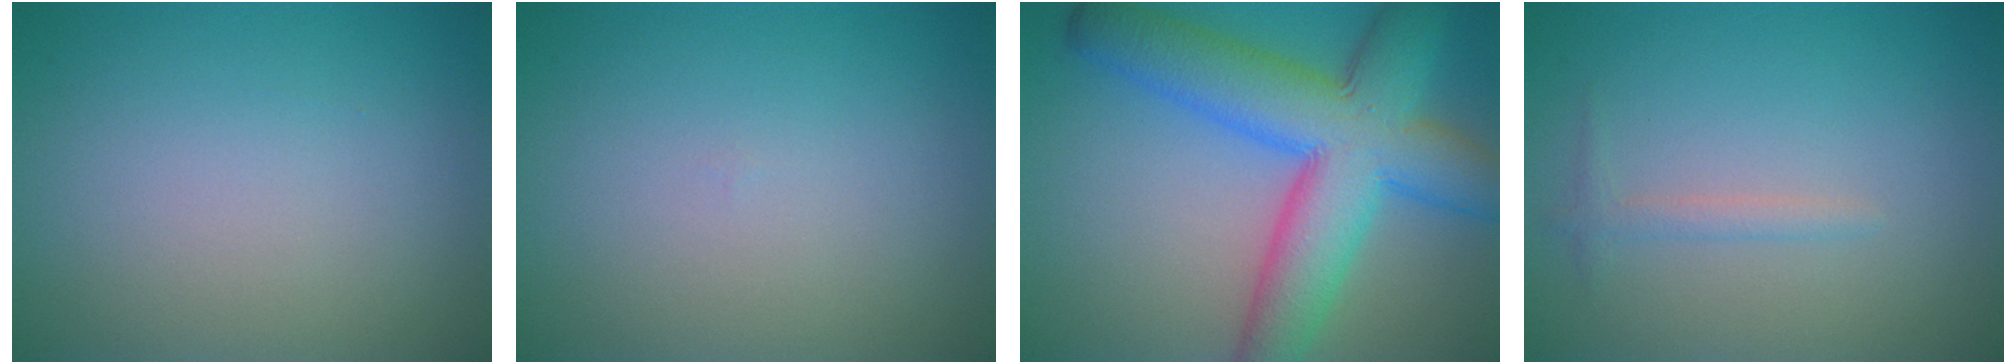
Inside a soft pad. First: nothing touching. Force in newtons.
{"total": 0.0}
{"total": 10.8, "press": 10.8, "slide": 0.3}
{"total": 1.1, "press": 1.1, "slide": 0.1}